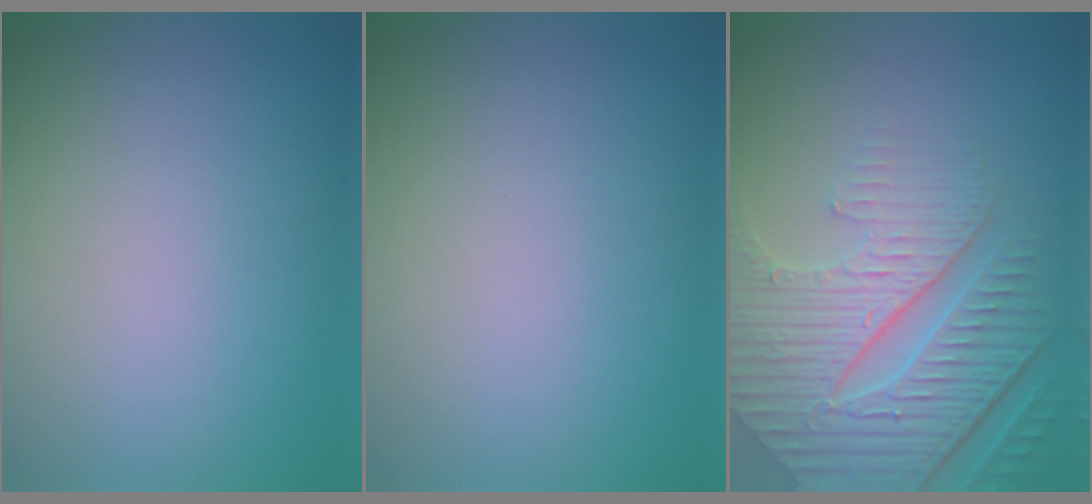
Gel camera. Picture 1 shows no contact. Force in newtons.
{"total": 0.0}
{"total": 8.0, "press": 5.8, "slide": 5.5}